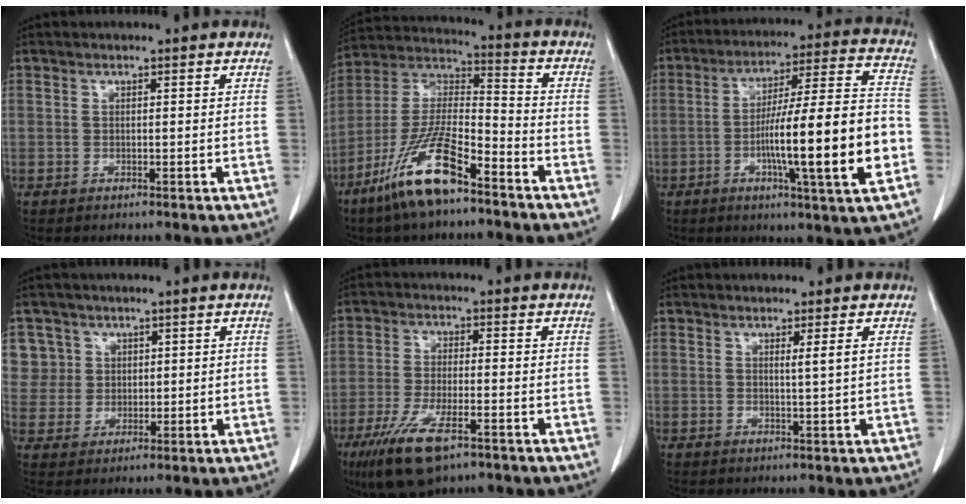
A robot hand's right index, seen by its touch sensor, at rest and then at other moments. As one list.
[{"total": 15.2, "force": [-9.6, 3.1, 11.3], "torque": [-0.237, -0.013, -0.181]}, {"total": 18.9, "force": [-4.8, 0.4, 18.2], "torque": [-0.279, 0.009, -0.072]}, {"total": 6.1, "force": [2.7, 5.4, -0.3], "torque": [0.018, 0.011, 0.060]}, {"total": 10.2, "force": [-6.1, 2.6, 7.8], "torque": [-0.151, -0.022, -0.103]}, {"total": 2.0, "force": [1.0, -0.6, 1.6], "torque": [-0.030, -0.013, 0.020]}]